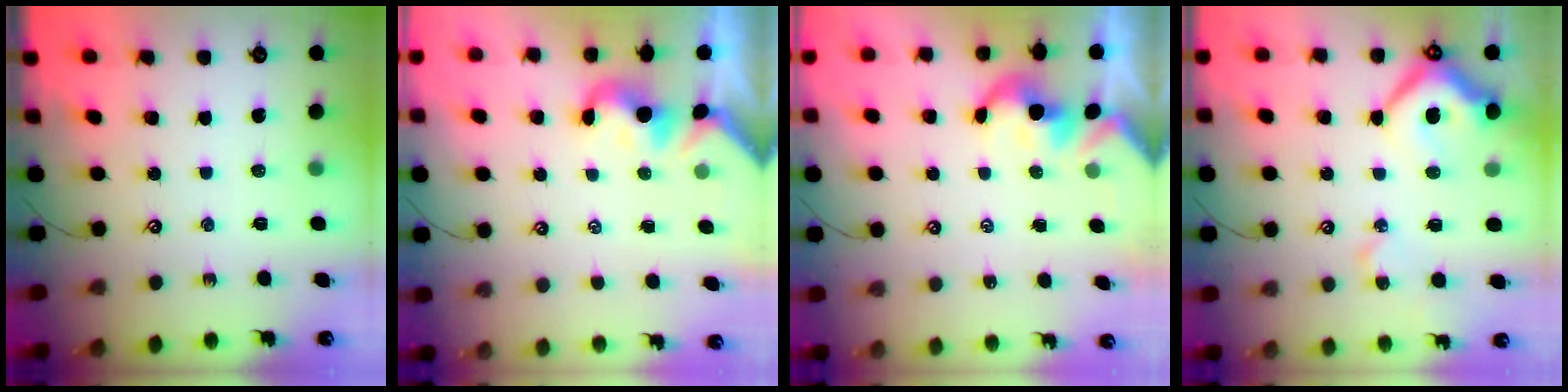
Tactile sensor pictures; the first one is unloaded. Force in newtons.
{"total": 1.5, "press": 1.4, "slide": 0.5}
{"total": 1.8, "press": 1.8, "slide": 0.2}
{"total": 11.8, "press": 11.6, "slide": 1.7}